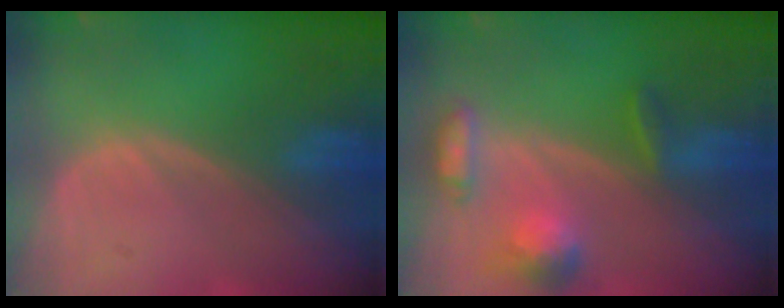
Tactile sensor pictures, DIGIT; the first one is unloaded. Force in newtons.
{"total": 5.9, "press": 5.8, "slide": 1.2}